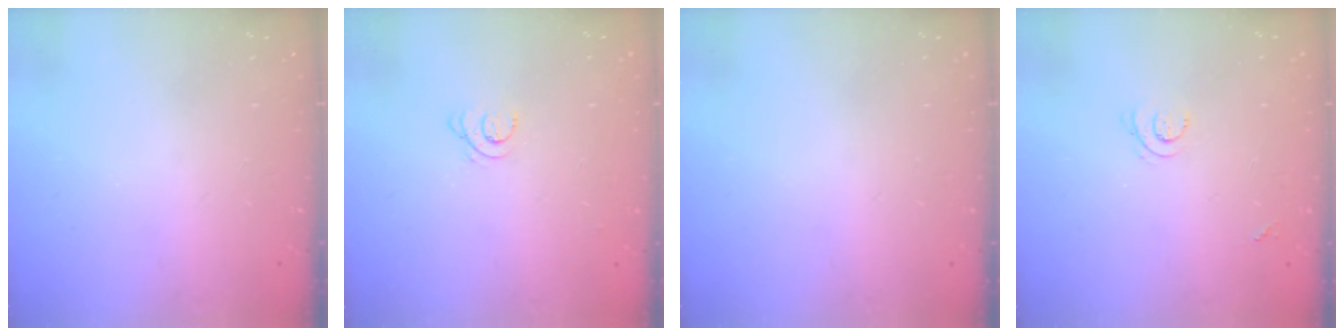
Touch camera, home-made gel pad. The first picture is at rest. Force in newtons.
{"total": 3.9, "press": 3.8, "slide": 0.5}
{"total": 0.0}
{"total": 3.7, "press": 3.6, "slide": 0.8}